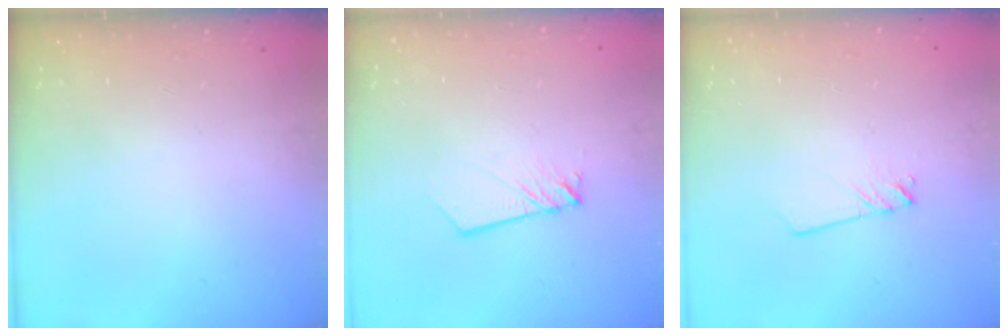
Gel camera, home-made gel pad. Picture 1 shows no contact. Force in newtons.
{"total": 2.2, "press": 2.2, "slide": 0.1}
{"total": 2.6, "press": 2.5, "slide": 0.2}